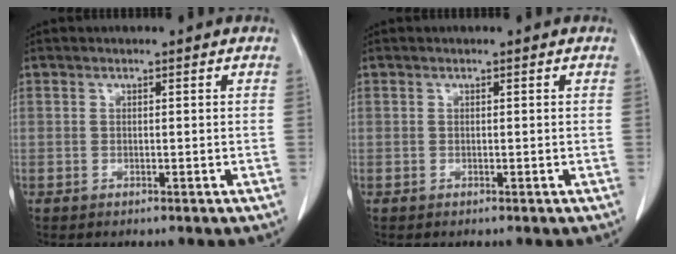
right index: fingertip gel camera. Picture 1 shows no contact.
{"total": 0.0}